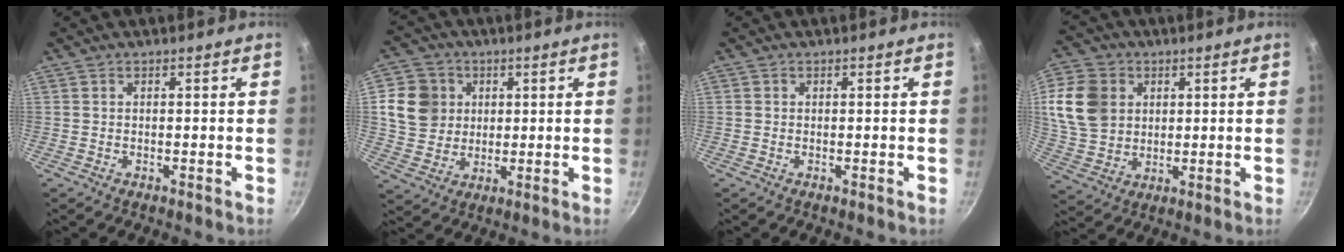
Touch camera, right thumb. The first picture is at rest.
{"total": 10.5, "force": [2.6, 9.3, 4.1], "torque": [-0.048, -0.002, 0.047]}
{"total": 0.0}
{"total": 13.0, "force": [3.3, 10.5, 6.9], "torque": [-0.115, -0.003, 0.070]}